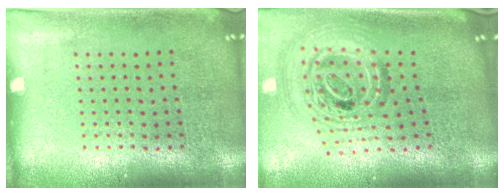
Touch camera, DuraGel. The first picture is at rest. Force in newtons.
{"total": 2.1, "press": 1.7, "slide": 1.3}